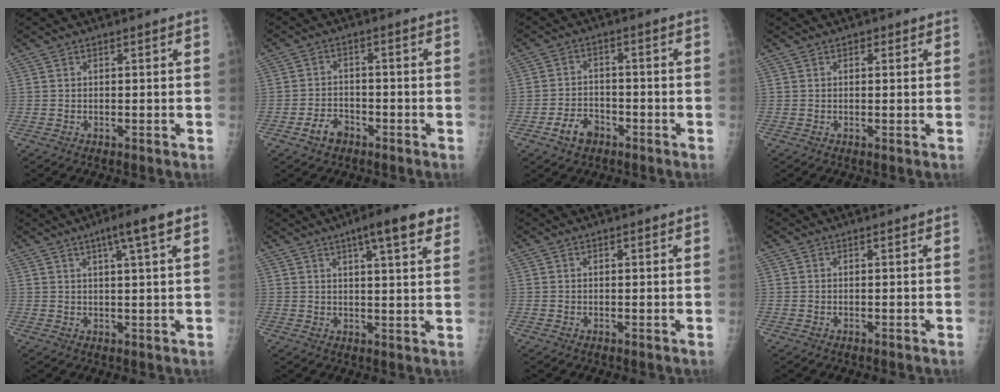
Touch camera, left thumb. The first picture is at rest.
{"total": 4.2, "force": [-2.6, 2.9, 1.8], "torque": [-0.023, 0.023, -0.043]}
{"total": 5.3, "force": [-3.0, 3.6, 2.4], "torque": [-0.030, 0.025, -0.050]}
{"total": 1.0, "force": [0.5, 0.7, 0.4], "torque": [0.003, -0.001, 0.004]}
{"total": 6.3, "force": [3.1, 0.2, 5.5], "torque": [-0.089, -0.001, 0.049]}
{"total": 10.7, "force": [6.2, 2.0, 8.4], "torque": [-0.102, -0.017, 0.081]}
{"total": 0.6, "force": [0.3, 0.4, 0.4], "torque": [-0.001, 0.000, 0.003]}
{"total": 0.0}